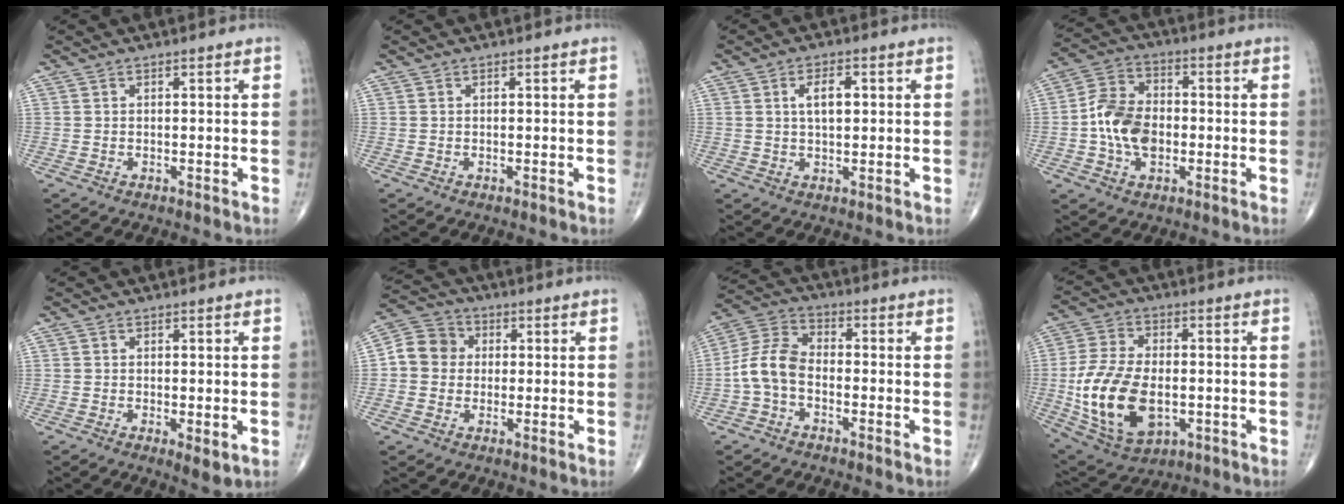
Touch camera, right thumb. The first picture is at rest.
{"total": 0.0}
{"total": 4.8, "force": [1.1, 2.4, 4.1], "torque": [-0.068, 0.001, 0.018]}
{"total": 11.2, "force": [-1.5, 7.7, 8.1], "torque": [-0.133, 0.022, -0.035]}
{"total": 2.9, "force": [-0.6, 1.0, 2.7], "torque": [-0.041, -0.010, -0.006]}
{"total": 7.5, "force": [0.4, 6.8, 3.1], "torque": [-0.041, 0.020, -0.007]}
{"total": 7.8, "force": [-2.1, 4.9, 5.7], "torque": [-0.115, 0.030, -0.055]}
{"total": 17.9, "force": [-2.8, 10.6, 14.1], "torque": [-0.274, -0.003, -0.036]}